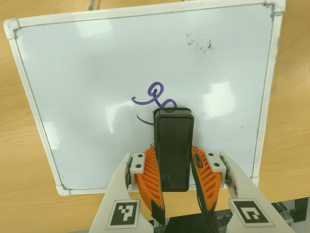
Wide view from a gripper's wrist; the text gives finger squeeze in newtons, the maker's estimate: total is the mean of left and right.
{"total": 8.1, "left": 5.7, "right": 10.4}